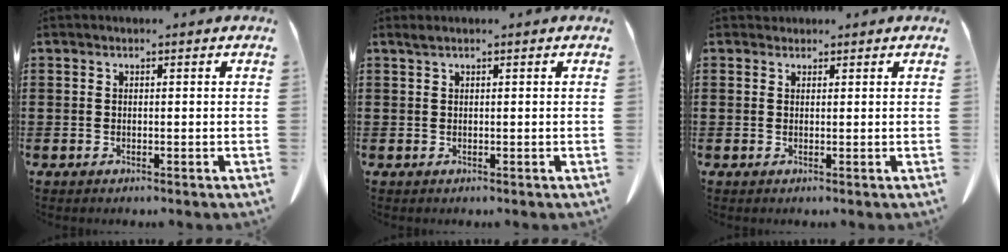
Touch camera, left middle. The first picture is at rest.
{"total": 0.7, "force": [0.4, 0.0, 0.5], "torque": [-0.011, -0.001, 0.009]}
{"total": 0.9, "force": [0.8, 0.4, -0.1], "torque": [-0.002, 0.002, 0.017]}